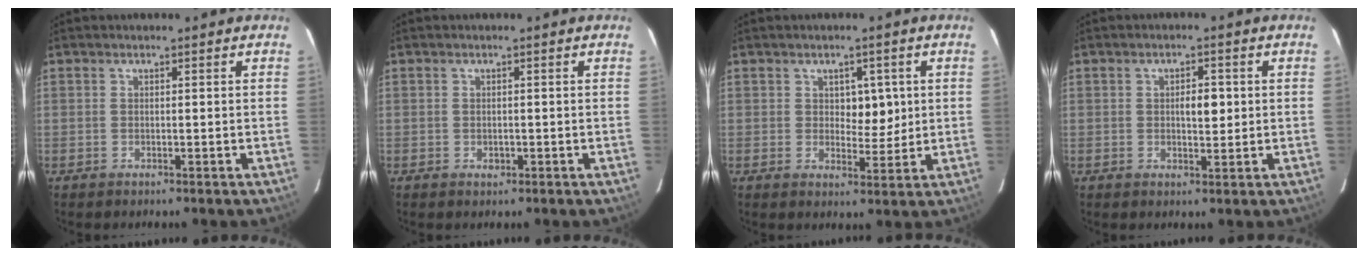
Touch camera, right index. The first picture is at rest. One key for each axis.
{"total": 0.9, "fx": -0.4, "fy": 0.5, "fz": 0.6, "tx": -0.013, "ty": -0.002, "tz": -0.003}
{"total": 4.3, "fx": 1.0, "fy": 2.7, "fz": 3.2, "tx": -0.035, "ty": 0.000, "tz": 0.019}
{"total": 3.4, "fx": 0.3, "fy": 1.4, "fz": 3.0, "tx": -0.048, "ty": 0.003, "tz": 0.007}